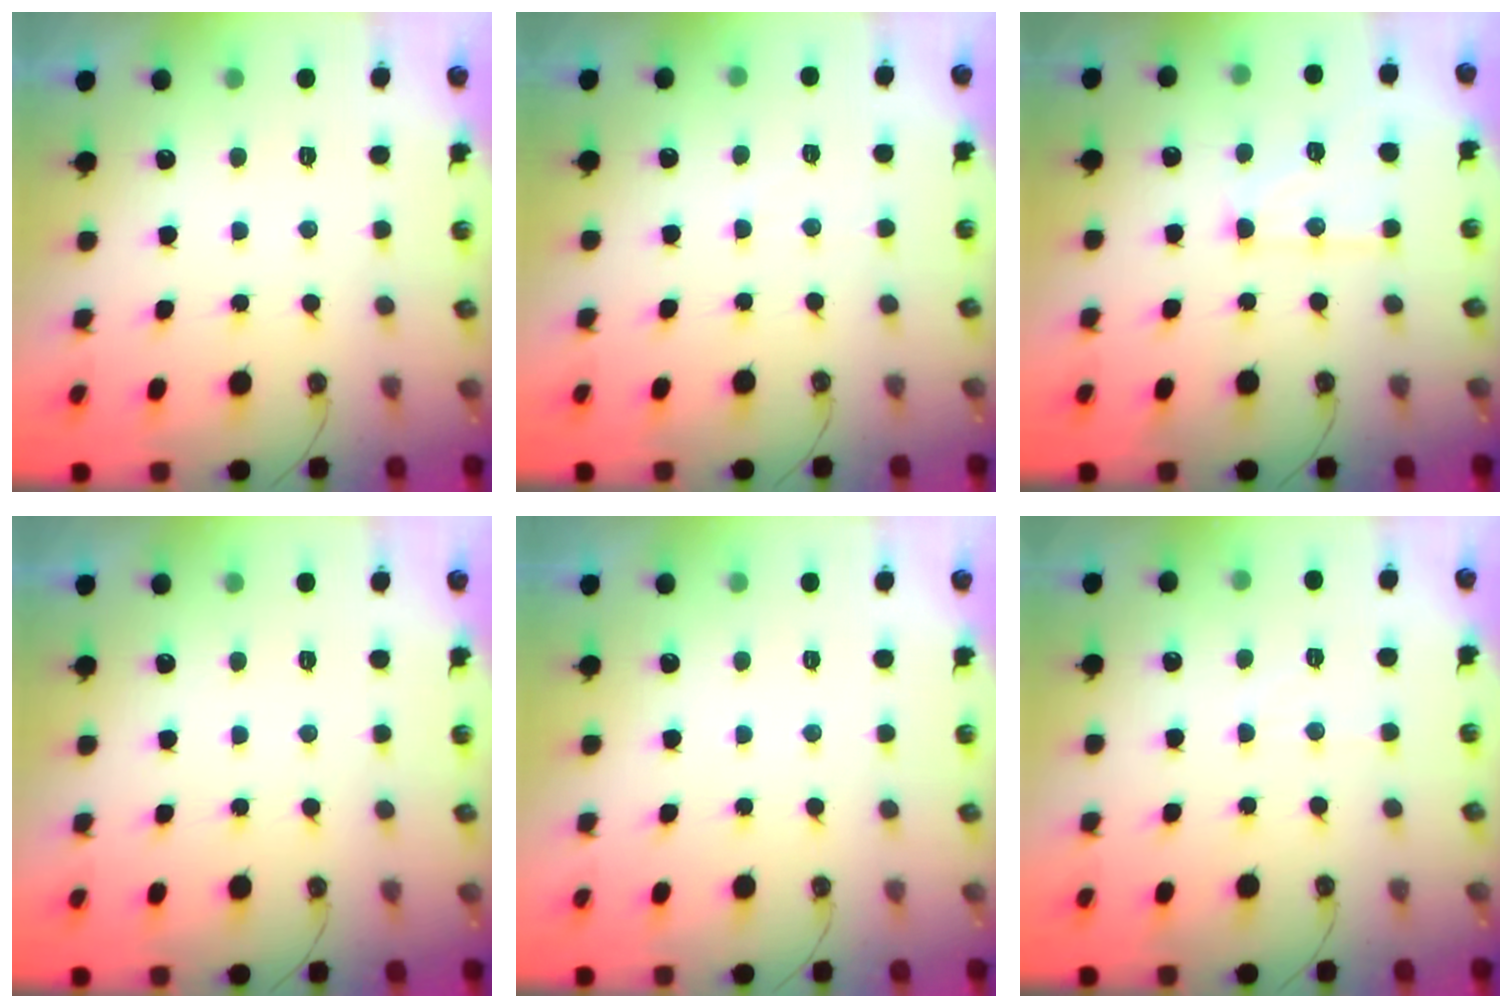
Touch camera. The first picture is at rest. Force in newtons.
{"total": 4.0, "press": 3.9, "slide": 0.6}
{"total": 10.1, "press": 10.1, "slide": 0.7}
{"total": 0.0}
{"total": 0.0}
{"total": 5.3, "press": 5.3, "slide": 0.7}